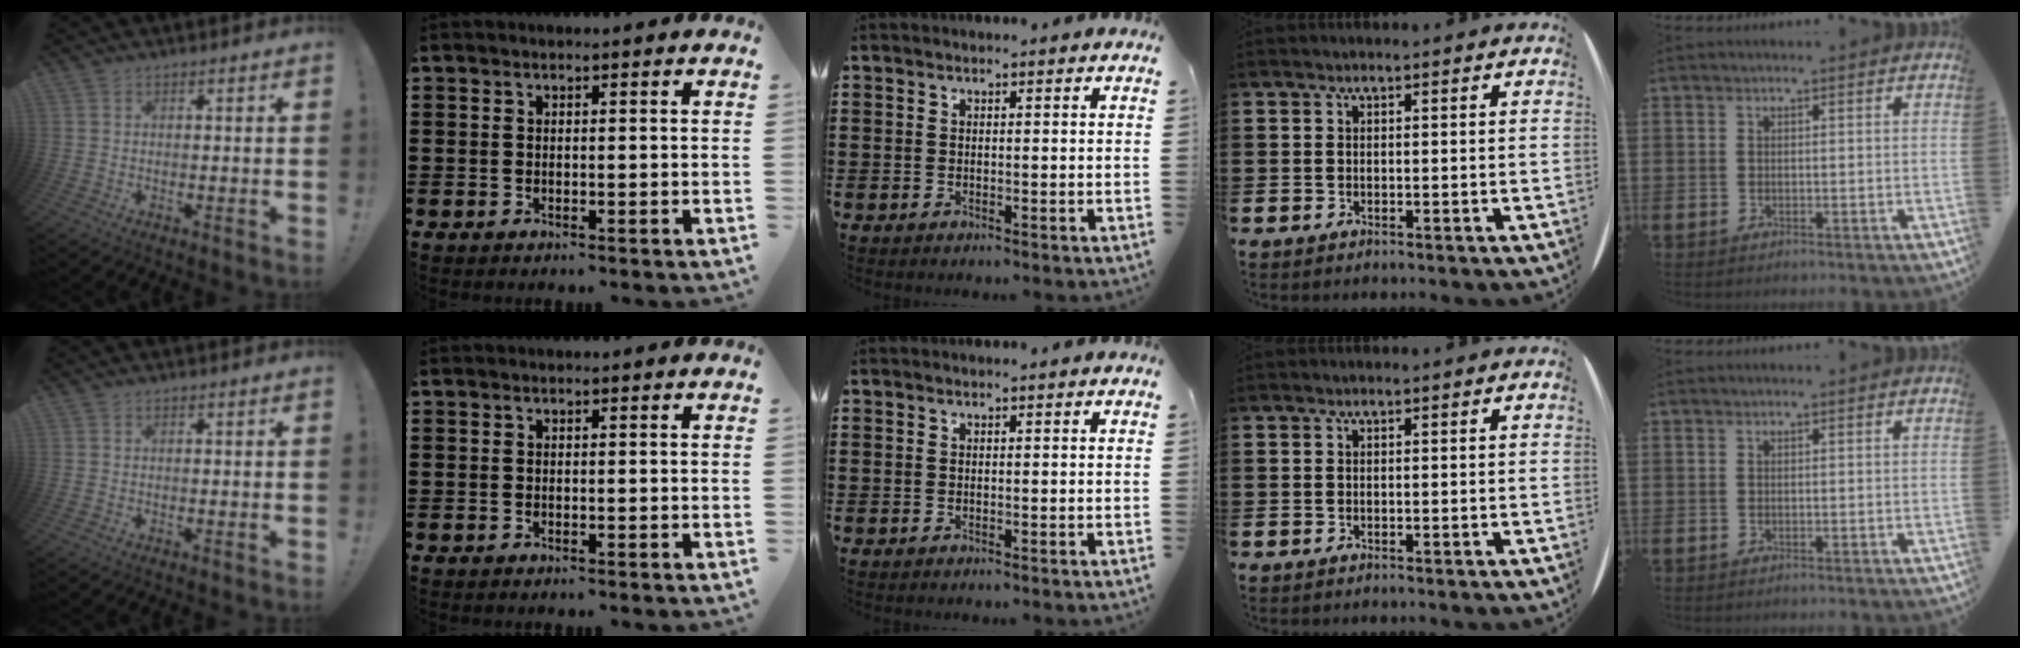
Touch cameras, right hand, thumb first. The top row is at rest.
{}